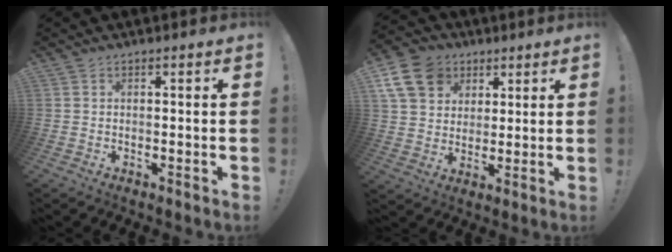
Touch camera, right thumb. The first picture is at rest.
{"total": 14.2, "force": [6.2, 11.2, 6.0], "torque": [-0.090, -0.028, 0.127]}